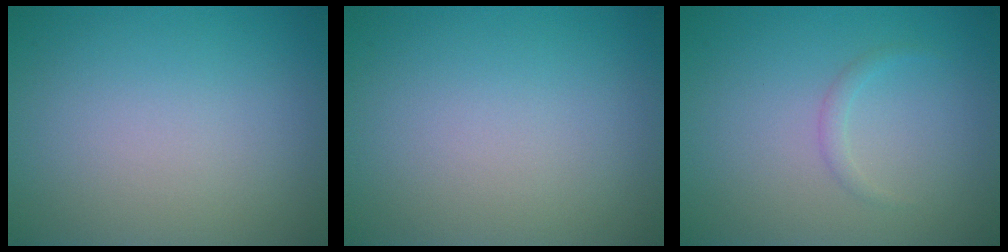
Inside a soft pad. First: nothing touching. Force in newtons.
{"total": 0.0}
{"total": 0.8, "press": 0.8, "slide": 0.1}